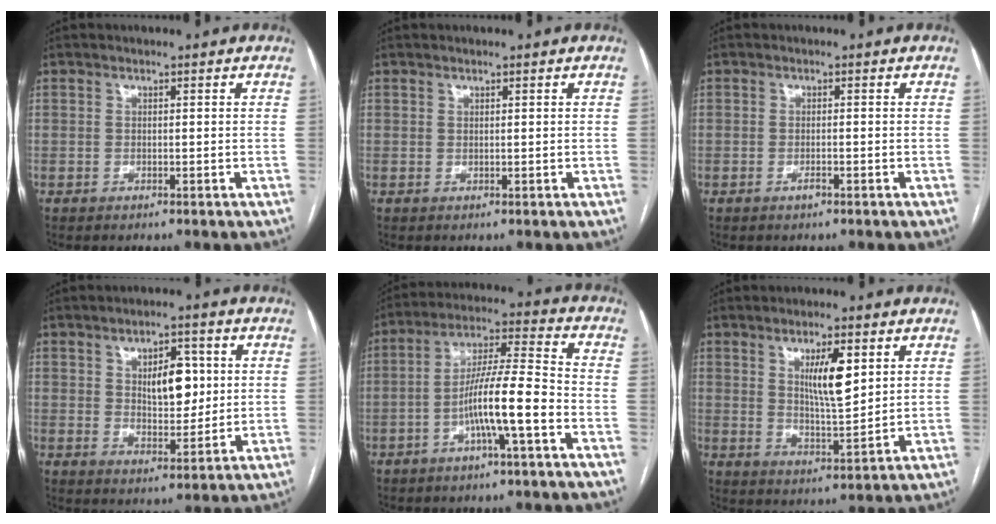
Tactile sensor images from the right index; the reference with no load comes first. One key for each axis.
{"total": 0.0}
{"total": 1.2, "fx": -0.7, "fy": 0.2, "fz": 0.9, "tx": -0.019, "ty": 0.000, "tz": -0.011}
{"total": 7.4, "fx": 1.7, "fy": 3.6, "fz": 6.2, "tx": -0.090, "ty": 0.006, "tz": 0.034}
{"total": 10.5, "fx": -4.0, "fy": 0.3, "fz": 9.7, "tx": -0.176, "ty": 0.017, "tz": -0.071}
{"total": 7.6, "fx": 2.8, "fy": 1.8, "fz": 6.8, "tx": -0.117, "ty": -0.005, "tz": 0.051}